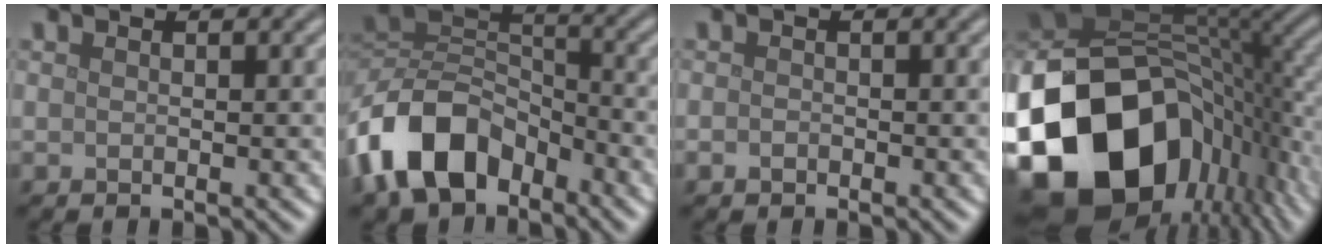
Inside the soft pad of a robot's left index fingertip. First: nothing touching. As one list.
[{"total": 10.2, "force": [-5.8, 6.3, 5.5], "torque": [-0.107, 0.003, -0.125]}, {"total": 0.6, "force": [-0.4, 0.4, 0.3], "torque": [-0.005, -0.003, -0.007]}, {"total": 19.6, "force": [-6.6, 13.8, 12.3], "torque": [-0.282, -0.038, -0.106]}]